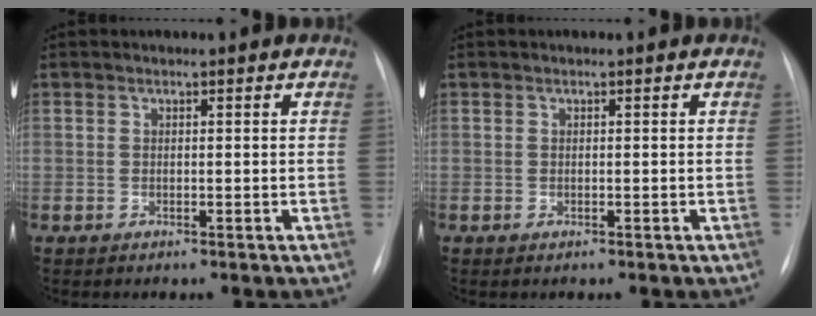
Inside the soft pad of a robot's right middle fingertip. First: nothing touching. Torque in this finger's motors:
{"motor_torque": [0.26, -0.51, 0.04, 0.02]}